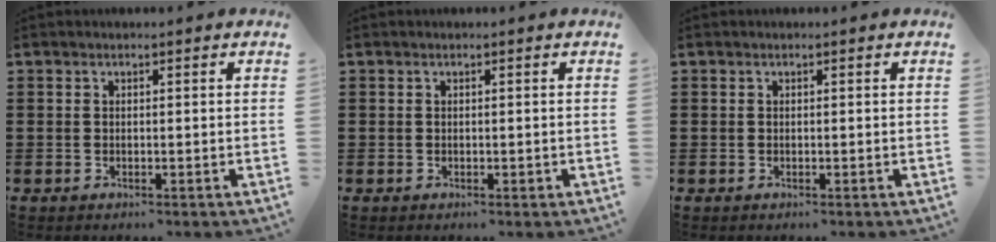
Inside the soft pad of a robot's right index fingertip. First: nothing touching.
{"total": 0.0}
{"total": 0.0}